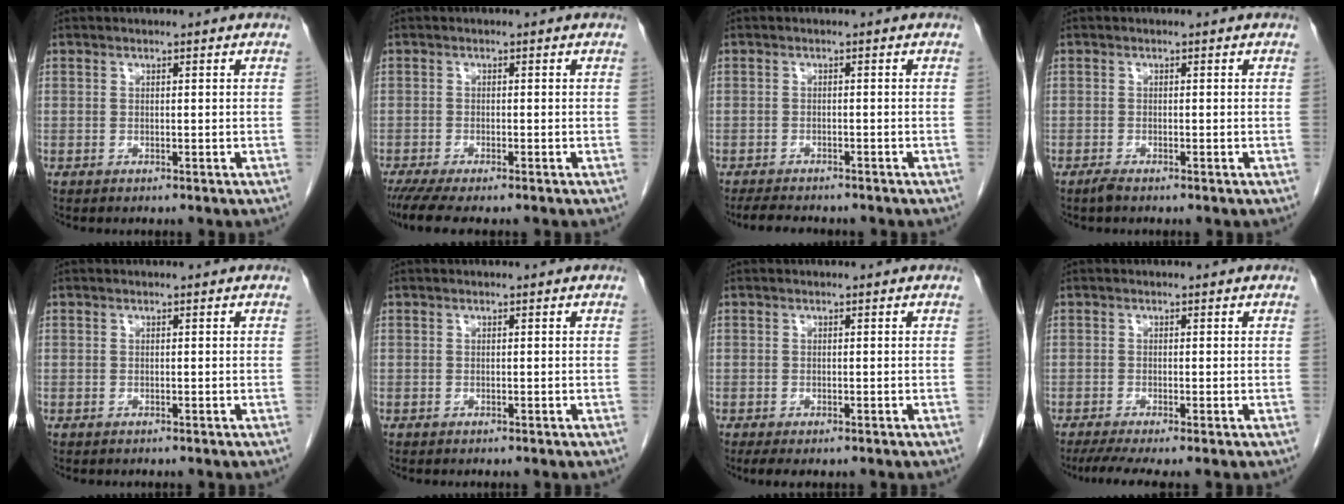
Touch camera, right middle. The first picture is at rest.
{"total": 6.0, "force": [-4.9, 0.5, 3.4], "torque": [-0.048, -0.014, -0.079]}
{"total": 6.0, "force": [-5.4, 1.1, 2.5], "torque": [-0.039, -0.010, -0.080]}
{"total": 1.0, "force": [-0.8, 0.0, 0.5], "torque": [-0.017, -0.003, -0.016]}
{"total": 0.0}
{"total": 0.9, "force": [-0.7, -0.1, 0.5], "torque": [-0.002, 0.003, -0.005]}
{"total": 2.8, "force": [-2.0, 0.9, 1.7], "torque": [-0.025, -0.008, -0.027]}
{"total": 4.8, "force": [-3.5, 0.1, 3.4], "torque": [-0.053, -0.015, -0.060]}